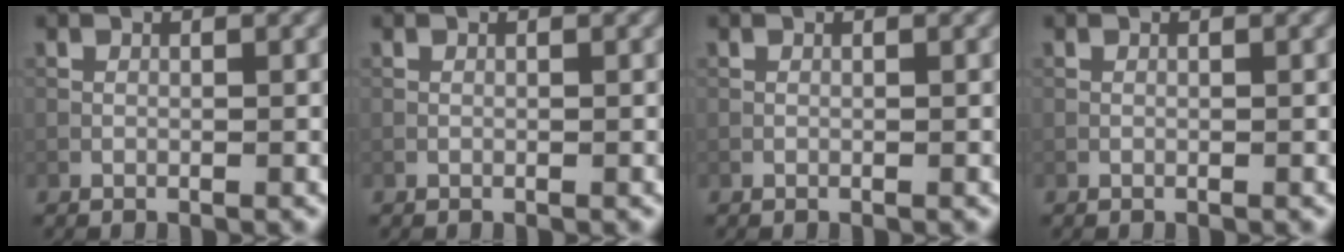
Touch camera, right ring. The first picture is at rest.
{"total": 0.0}
{"total": 0.0}
{"total": 0.0}